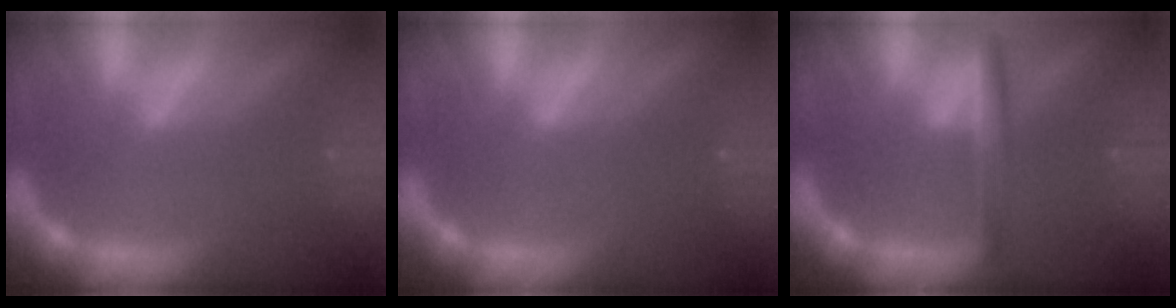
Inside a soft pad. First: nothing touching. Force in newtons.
{"total": 0.0}
{"total": 3.0}